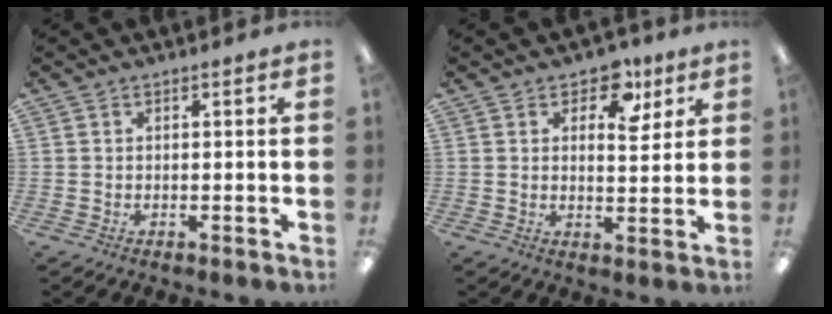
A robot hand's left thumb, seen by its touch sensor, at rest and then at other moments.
{"total": 9.0, "force": [5.1, 4.9, 5.6], "torque": [-0.060, -0.019, 0.082]}